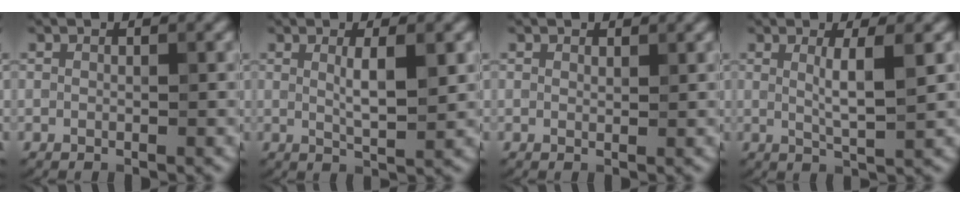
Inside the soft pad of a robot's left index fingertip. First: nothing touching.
{"total": 3.2, "force": [0.8, 0.7, 3.1], "torque": [-0.050, -0.003, 0.014]}
{"total": 0.6, "force": [0.5, 0.3, 0.0], "torque": [0.002, -0.001, 0.010]}
{"total": 3.3, "force": [0.7, 0.6, 3.1], "torque": [-0.049, -0.005, 0.011]}